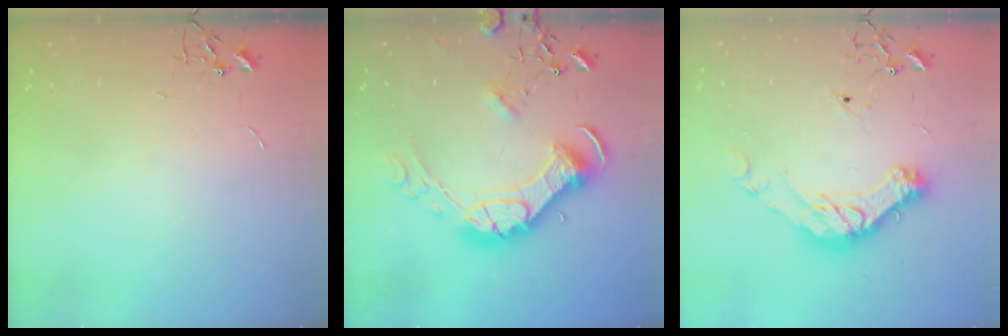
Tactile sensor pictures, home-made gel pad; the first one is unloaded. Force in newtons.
{"total": 17.2, "press": 17.1, "slide": 2.0}
{"total": 17.2, "press": 17.1, "slide": 1.8}